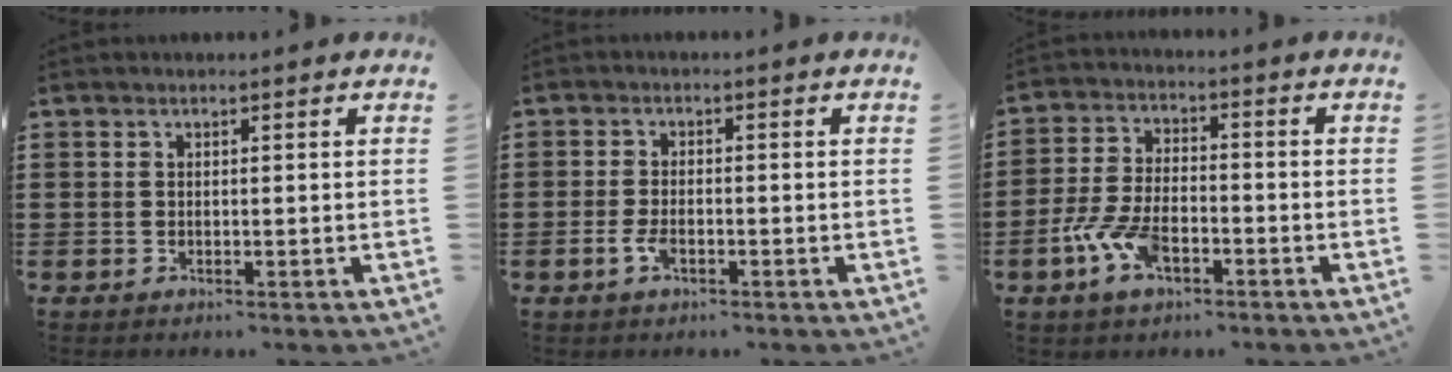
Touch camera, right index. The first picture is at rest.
{"total": 2.7, "force": [-1.1, 1.0, 2.3], "torque": [-0.057, -0.009, -0.021]}
{"total": 7.5, "force": [-3.4, 3.5, 5.8], "torque": [-0.142, -0.006, -0.067]}